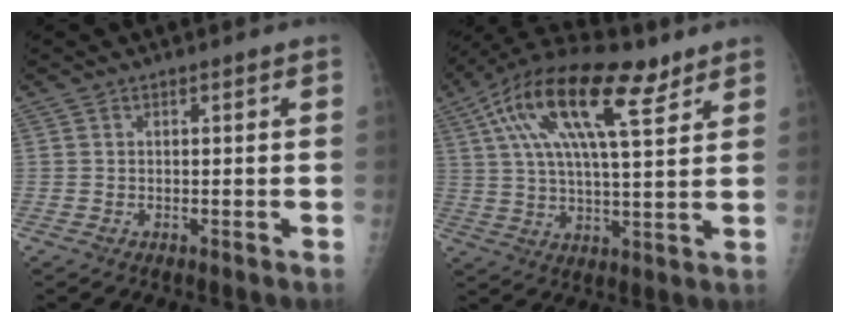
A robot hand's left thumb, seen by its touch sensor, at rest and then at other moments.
{"total": 18.7, "force": [9.2, 6.6, 14.9], "torque": [-0.264, -0.001, 0.156]}